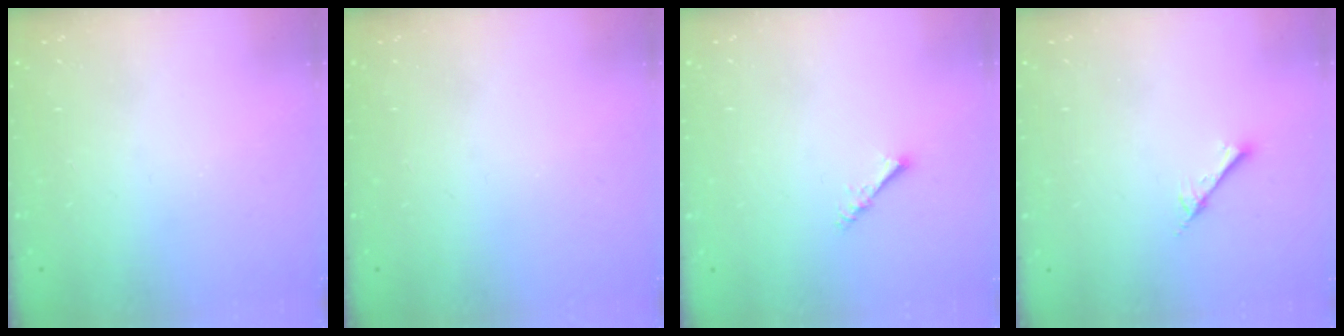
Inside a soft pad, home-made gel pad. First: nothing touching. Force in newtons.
{"total": 0.0}
{"total": 1.6, "press": 1.5, "slide": 0.3}
{"total": 2.0, "press": 2.0, "slide": 0.2}